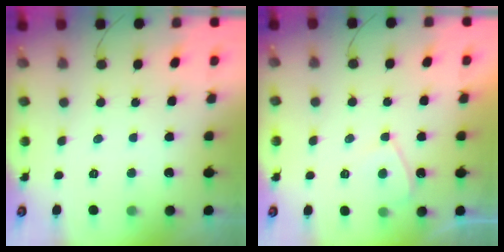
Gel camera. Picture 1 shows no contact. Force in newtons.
{"total": 2.8, "press": 2.7, "slide": 0.5}